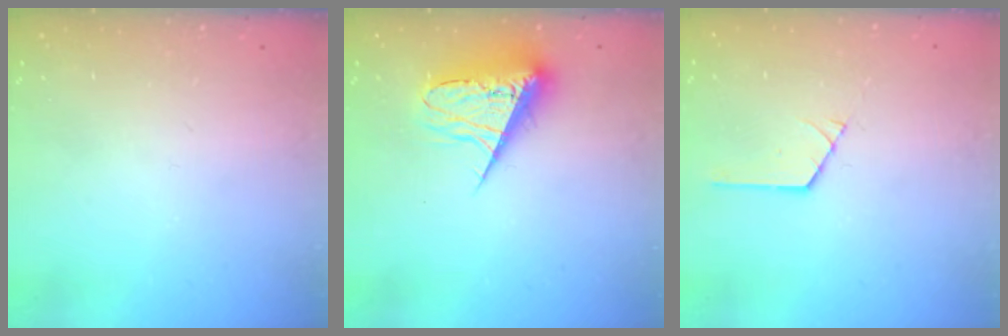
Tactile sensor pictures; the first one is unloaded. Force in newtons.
{"total": 9.3, "press": 9.3, "slide": 0.7}
{"total": 1.2, "press": 1.2, "slide": 0.1}